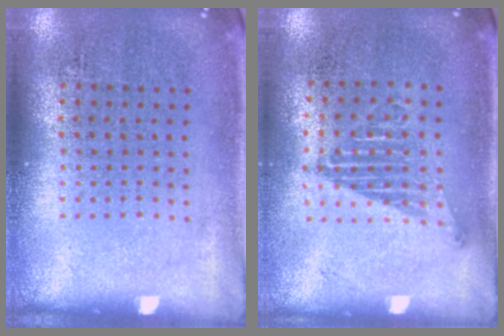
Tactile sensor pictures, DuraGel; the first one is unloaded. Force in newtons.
{"total": 1.1, "press": 1.0, "slide": 0.6}